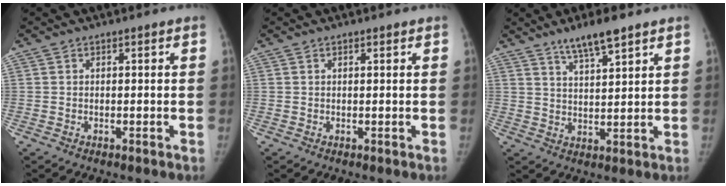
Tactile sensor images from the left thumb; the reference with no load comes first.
{"total": 0.5, "force": [0.4, 0.1, 0.4], "torque": [-0.007, 0.000, 0.006]}
{"total": 7.3, "force": [5.3, 1.2, 4.8], "torque": [-0.081, -0.028, 0.096]}